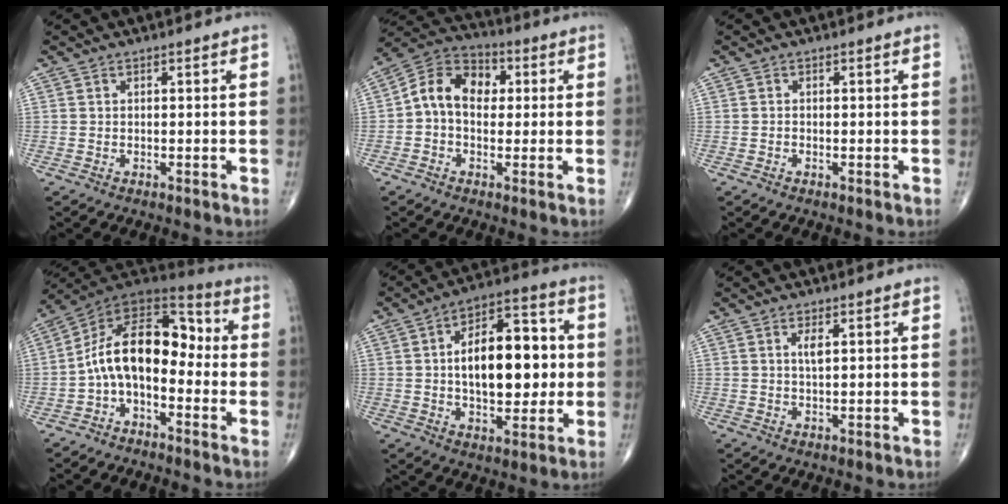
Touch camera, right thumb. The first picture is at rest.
{"total": 11.0, "force": [1.0, 7.9, 7.6], "torque": [-0.106, 0.032, 0.004]}
{"total": 0.0}
{"total": 14.3, "force": [-2.2, 8.3, 11.4], "torque": [-0.165, 0.080, -0.054]}
{"total": 17.7, "force": [0.9, 9.3, 15.0], "torque": [-0.199, 0.022, 0.014]}
{"total": 2.2, "force": [0.8, 0.7, 1.9], "torque": [-0.038, -0.004, 0.016]}